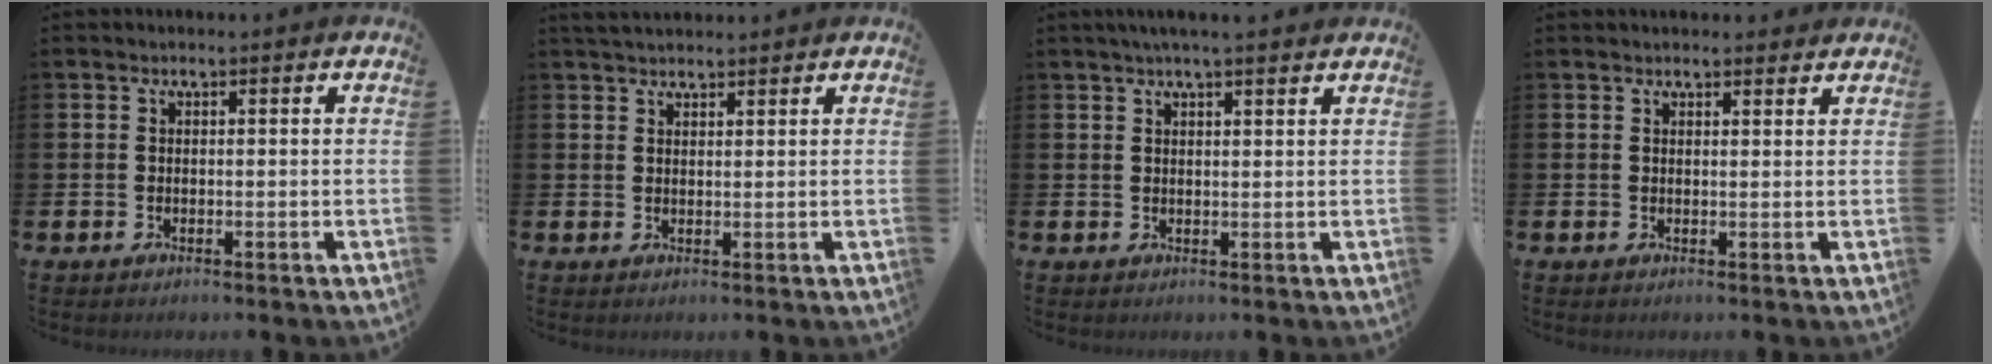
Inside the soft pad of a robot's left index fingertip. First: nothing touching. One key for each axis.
{"total": 2.5, "fx": 2.4, "fy": 0.6, "fz": 0.4, "tx": -0.004, "ty": -0.007, "tz": 0.042}
{"total": 2.9, "fx": 2.6, "fy": 0.1, "fz": 1.4, "tx": -0.025, "ty": -0.005, "tz": 0.044}
{"total": 1.4, "fx": 1.4, "fy": 0.2, "fz": 0.0, "tx": 0.006, "ty": -0.004, "tz": 0.025}